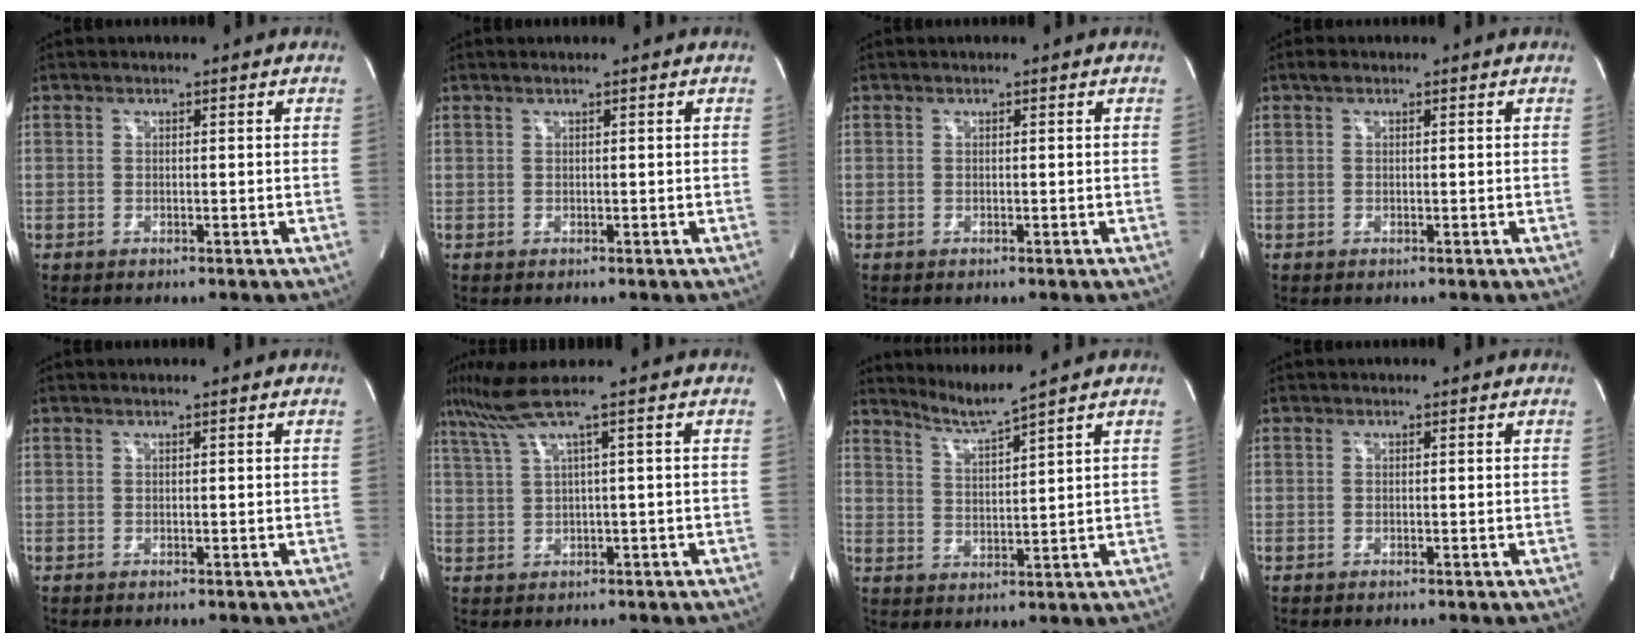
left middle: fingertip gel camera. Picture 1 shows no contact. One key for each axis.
{"total": 0.7, "fx": 0.5, "fy": -0.2, "fz": 0.5, "tx": -0.017, "ty": 0.008, "tz": 0.017}
{"total": 0.0}
{"total": 0.9, "fx": 0.6, "fy": 0.5, "fz": 0.5, "tx": -0.013, "ty": 0.013, "tz": 0.009}
{"total": 0.5, "fx": 0.4, "fy": -0.1, "fz": 0.3, "tx": -0.012, "ty": 0.006, "tz": 0.013}
{"total": 4.8, "fx": 2.9, "fy": -1.9, "fz": 3.3, "tx": -0.080, "ty": 0.018, "tz": 0.066}
{"total": 5.2, "fx": 4.5, "fy": -2.3, "fz": 1.1, "tx": -0.032, "ty": -0.022, "tz": 0.094}
{"total": 0.0}